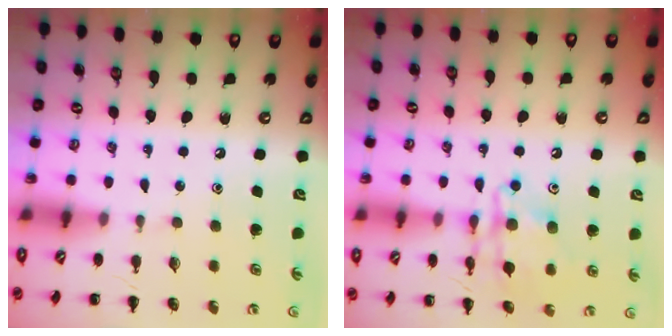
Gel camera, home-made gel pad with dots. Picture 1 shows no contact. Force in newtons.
{"total": 15.0, "press": 14.9, "slide": 1.2}